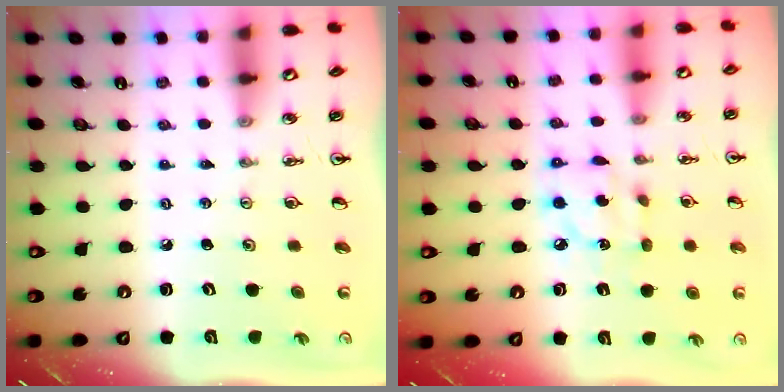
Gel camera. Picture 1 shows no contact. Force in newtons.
{"total": 7.0, "press": 7.0, "slide": 0.4}